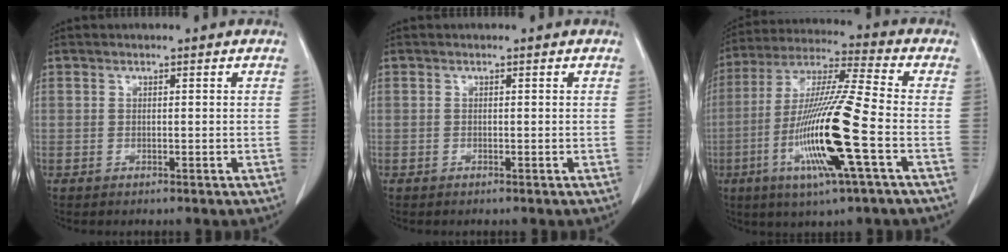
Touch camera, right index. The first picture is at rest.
{"total": 0.0}
{"total": 17.0, "force": [-5.0, -0.2, 16.2], "torque": [-0.328, -0.016, -0.101]}